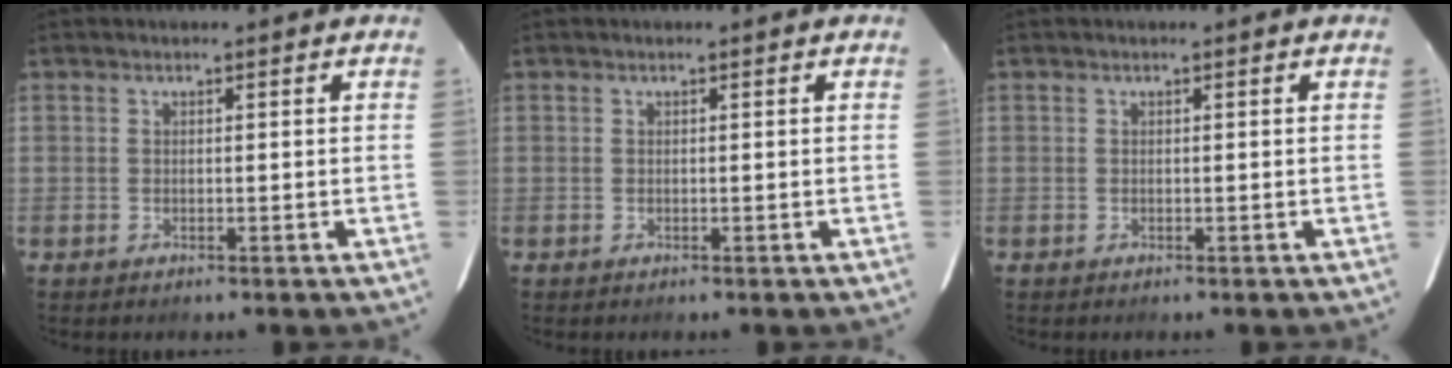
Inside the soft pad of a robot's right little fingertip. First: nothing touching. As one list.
[{"total": 0.0}, {"total": 0.0}]